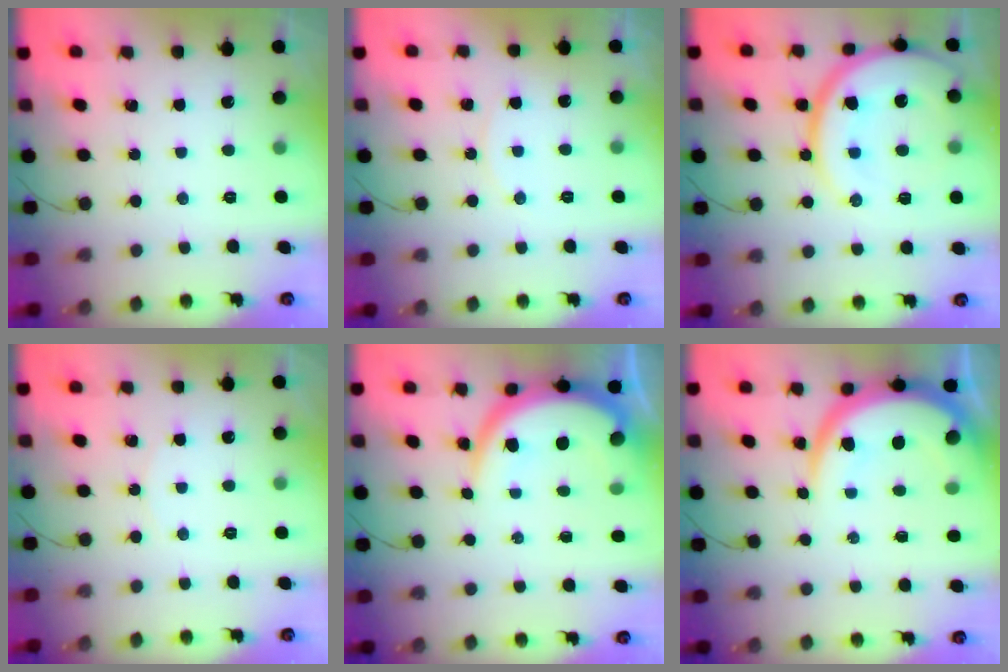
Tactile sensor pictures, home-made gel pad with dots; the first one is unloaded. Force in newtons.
{"total": 3.6, "press": 3.6, "slide": 0.4}
{"total": 18.1, "press": 18.0, "slide": 2.3}
{"total": 3.7, "press": 2.9, "slide": 2.3}
{"total": 11.3, "press": 11.2, "slide": 1.4}
{"total": 11.7, "press": 11.6, "slide": 1.1}